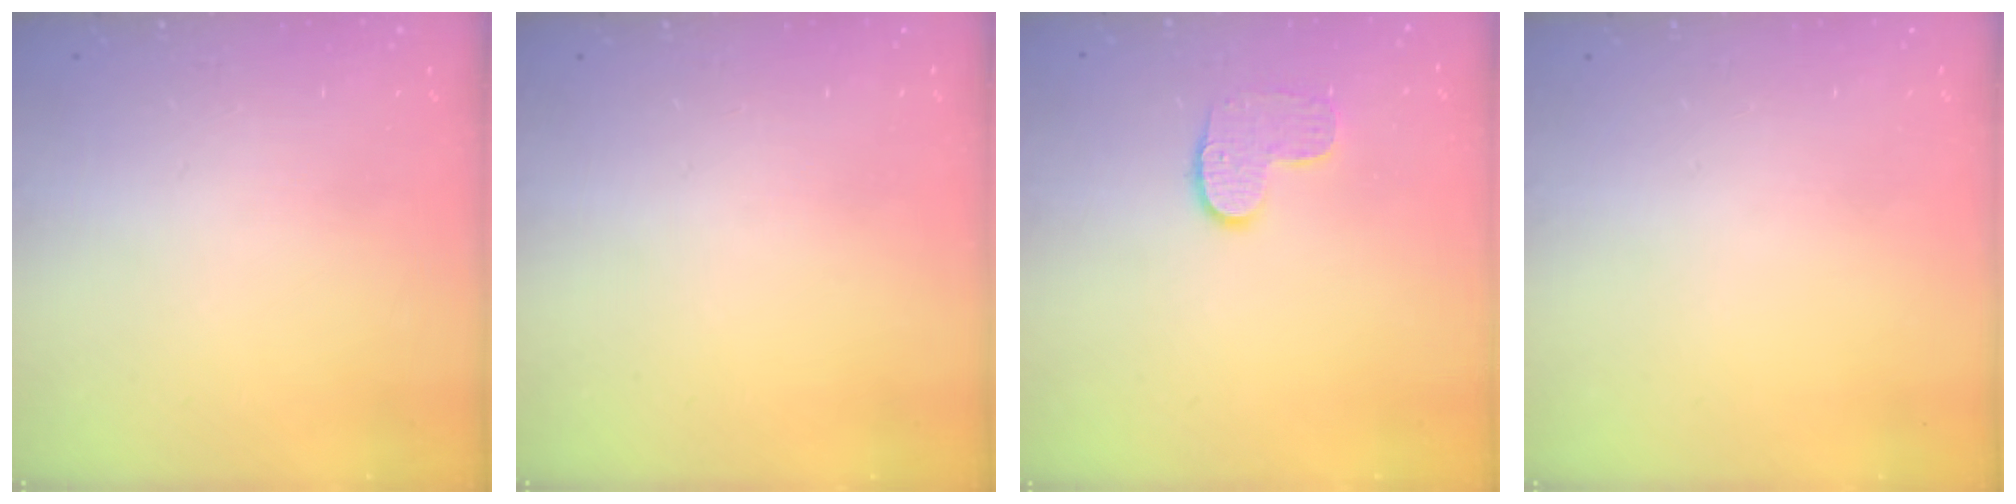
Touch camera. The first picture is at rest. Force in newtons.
{"total": 0.0}
{"total": 7.3, "press": 7.3, "slide": 0.2}
{"total": 0.0}